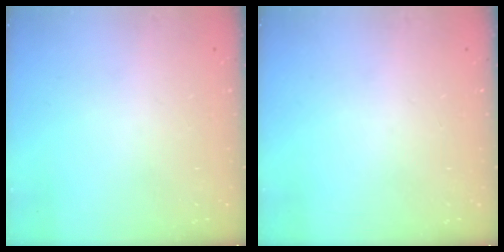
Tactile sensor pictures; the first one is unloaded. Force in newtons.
{"total": 0.0}